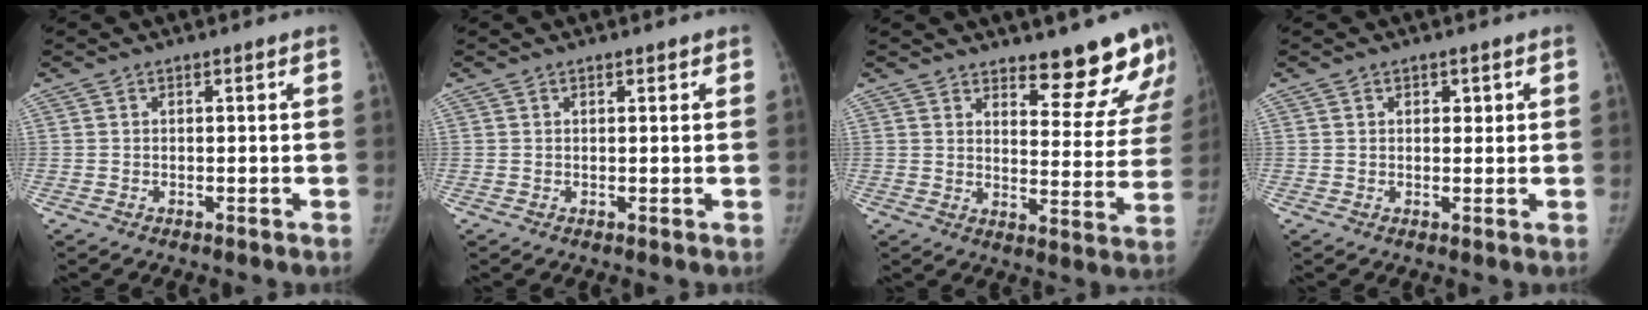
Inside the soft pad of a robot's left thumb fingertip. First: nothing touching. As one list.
[{"total": 0.9, "force": [0.7, 0.5, 0.4], "torque": [-0.002, -0.003, 0.007]}, {"total": 13.1, "force": [10.5, 4.2, 6.7], "torque": [-0.029, -0.084, 0.135]}, {"total": 1.8, "force": [0.8, 1.4, 0.7], "torque": [0.005, -0.003, 0.010]}]